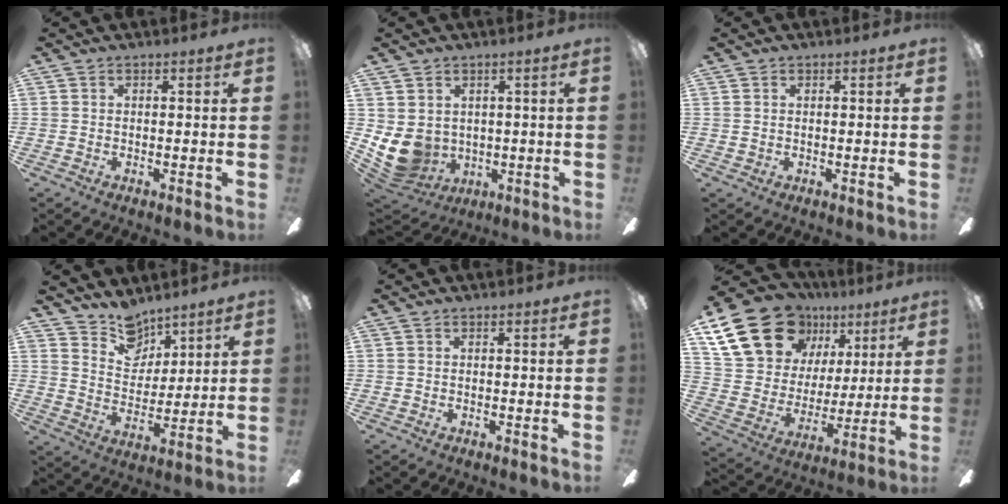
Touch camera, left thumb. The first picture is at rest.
{"total": 9.1, "force": [0.5, 8.1, 4.3], "torque": [-0.120, -0.021, 0.014]}
{"total": 0.6, "force": [0.3, 0.5, 0.1], "torque": [-0.002, 0.004, 0.005]}
{"total": 10.1, "force": [8.5, 5.2, 2.0], "torque": [-0.035, -0.055, 0.161]}
{"total": 0.0}
{"total": 23.6, "force": [13.4, 15.7, 11.5], "torque": [-0.210, -0.061, 0.256]}